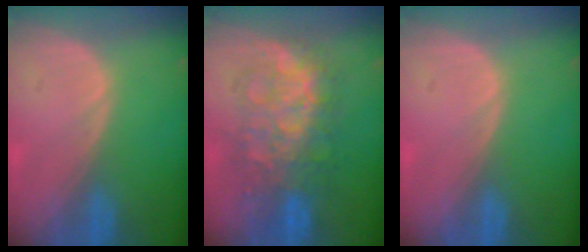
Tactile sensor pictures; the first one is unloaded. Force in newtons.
{"total": 9.7, "press": 9.6, "slide": 0.7}
{"total": 0.0}